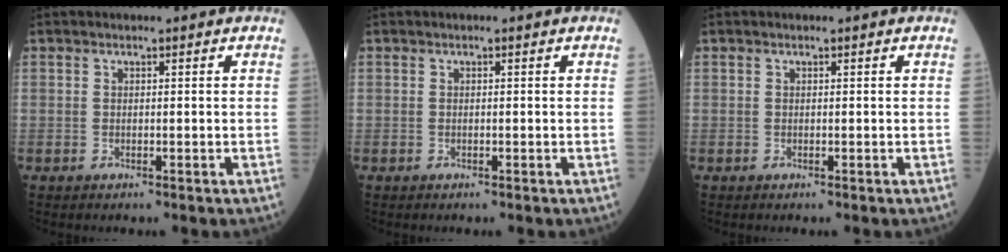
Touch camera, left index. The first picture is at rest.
{"total": 0.0}
{"total": 0.0}